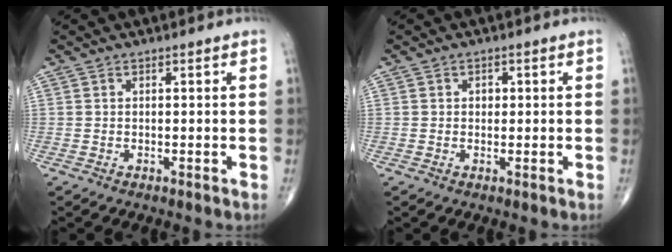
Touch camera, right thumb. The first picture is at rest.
{"total": 1.2, "force": [0.2, 1.0, 0.7], "torque": [-0.003, 0.003, 0.001]}